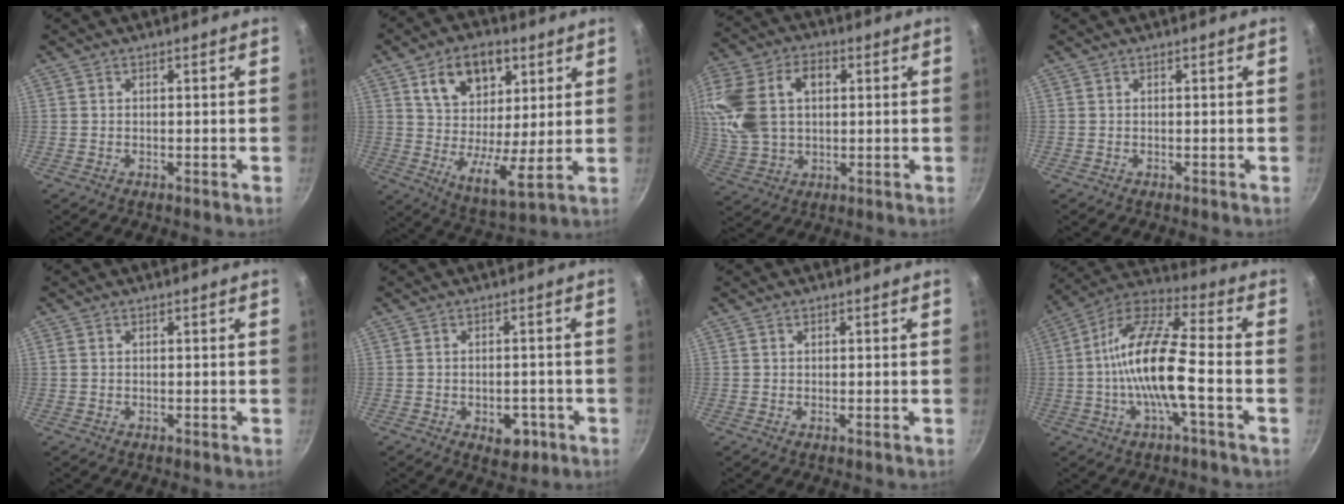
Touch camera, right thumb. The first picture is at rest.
{"total": 16.0, "force": [6.8, 9.1, 11.3], "torque": [-0.157, -0.032, 0.114]}
{"total": 16.5, "force": [3.3, 11.2, 11.6], "torque": [-0.226, 0.016, 0.062]}
{"total": 0.0}
{"total": 0.7, "force": [0.2, 0.6, 0.3], "torque": [-0.006, 0.003, 0.002]}
{"total": 5.5, "force": [-2.1, 3.5, 3.7], "torque": [-0.031, 0.008, -0.022]}
{"total": 0.8, "force": [0.4, 0.4, 0.5], "torque": [-0.006, 0.002, 0.005]}
{"total": 15.8, "force": [-2.6, 4.3, 14.9], "torque": [-0.282, 0.036, -0.066]}